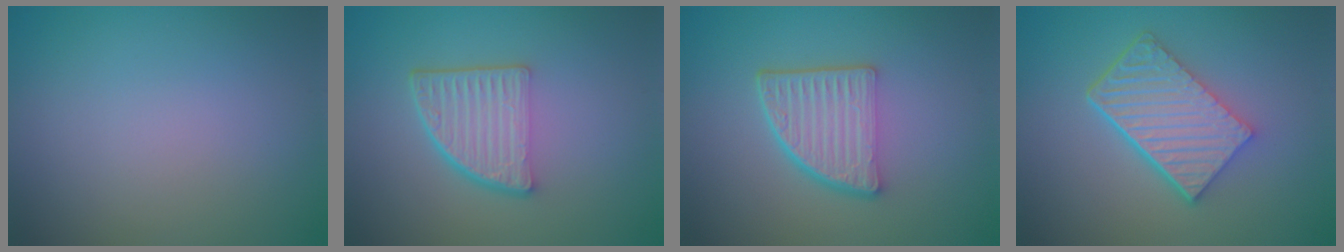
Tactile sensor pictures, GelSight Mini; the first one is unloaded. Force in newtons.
{"total": 5.2, "press": 3.6, "slide": 3.7}
{"total": 5.2, "press": 3.7, "slide": 3.7}
{"total": 6.2, "press": 4.3, "slide": 4.4}